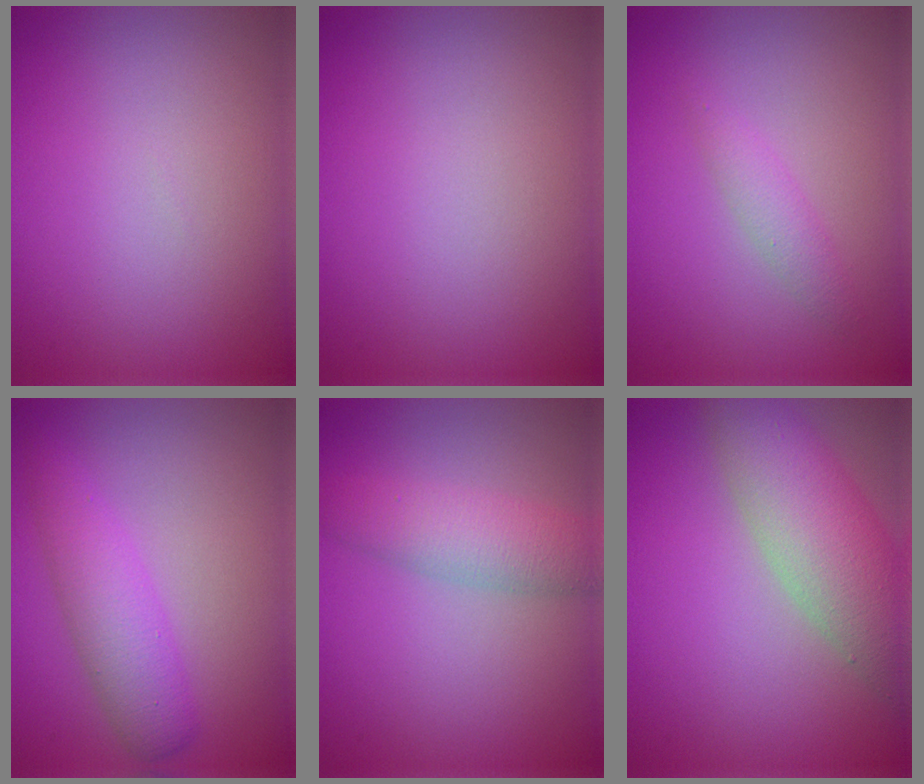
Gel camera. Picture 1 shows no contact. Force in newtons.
{"total": 0.0}
{"total": 1.6, "press": 1.6, "slide": 0.0}
{"total": 3.9, "press": 3.9, "slide": 0.1}
{"total": 3.8, "press": 3.8, "slide": 0.0}
{"total": 7.4, "press": 7.4, "slide": 0.3}